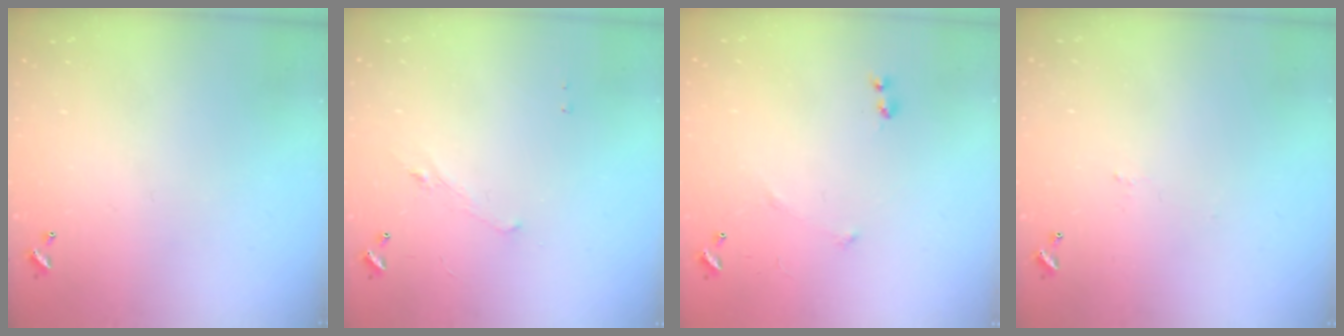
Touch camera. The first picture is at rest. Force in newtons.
{"total": 1.3, "press": 1.2, "slide": 0.6}
{"total": 5.7, "press": 5.7, "slide": 0.8}
{"total": 1.7, "press": 1.6, "slide": 0.3}